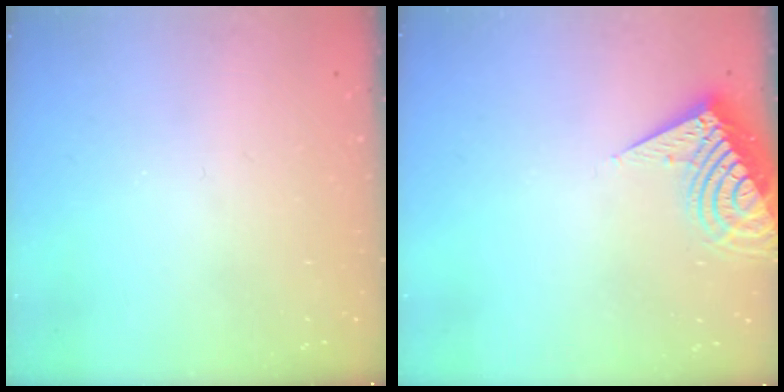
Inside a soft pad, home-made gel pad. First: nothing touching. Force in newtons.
{"total": 11.4, "press": 11.3, "slide": 1.5}